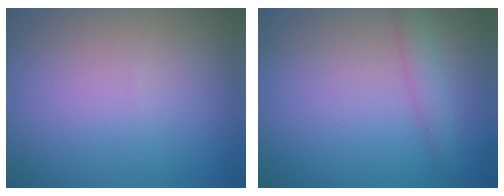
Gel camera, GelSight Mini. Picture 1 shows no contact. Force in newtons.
{"total": 1.7, "press": 1.7, "slide": 0.0}